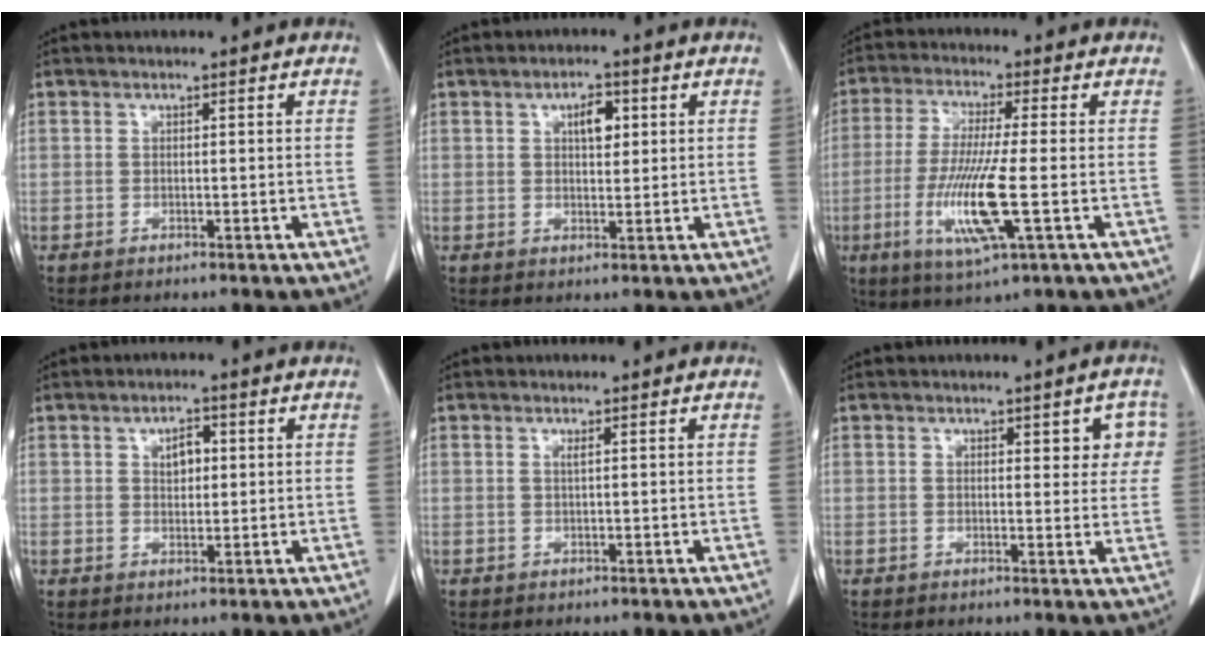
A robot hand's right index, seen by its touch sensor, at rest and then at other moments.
{"total": 3.7, "force": [1.3, 1.6, 3.0], "torque": [-0.049, 0.003, 0.020]}
{"total": 11.2, "force": [-2.8, 0.4, 10.8], "torque": [-0.224, -0.022, -0.056]}
{"total": 3.0, "force": [0.9, 1.6, 2.3], "torque": [-0.036, 0.002, 0.015]}
{"total": 0.5, "force": [0.2, -0.1, 0.5], "torque": [-0.015, -0.001, 0.007]}
{"total": 4.2, "force": [1.6, 2.0, 3.3], "torque": [-0.023, 0.006, 0.015]}